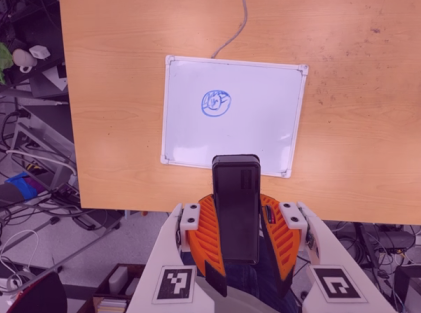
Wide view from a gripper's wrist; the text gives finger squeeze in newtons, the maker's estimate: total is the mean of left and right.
{"total": 11.1, "left": 8.6, "right": 13.5}